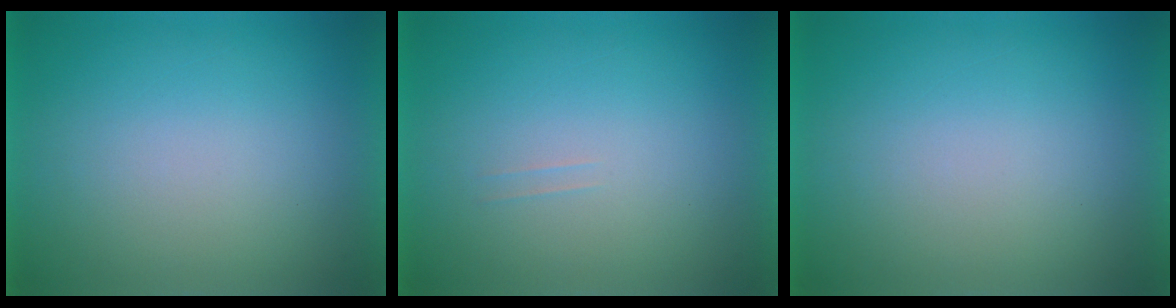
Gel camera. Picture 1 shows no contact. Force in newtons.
{"total": 1.2}
{"total": 0.0}